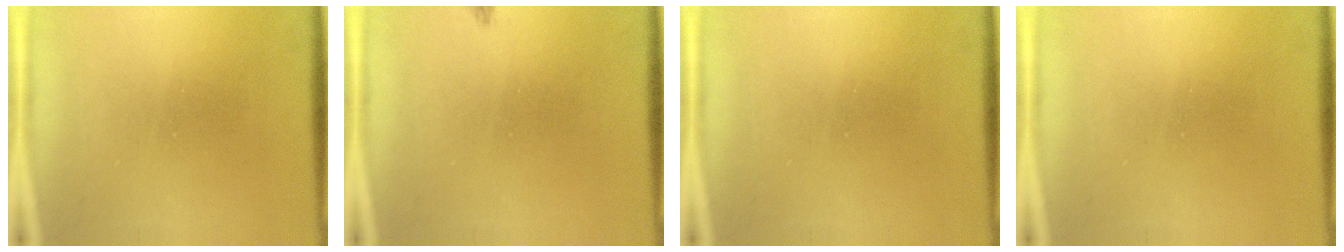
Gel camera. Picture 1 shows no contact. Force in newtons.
{"total": 0.9}
{"total": 0.0}
{"total": 0.0}